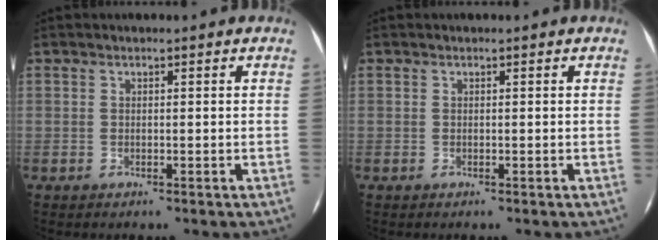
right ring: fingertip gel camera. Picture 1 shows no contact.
{"total": 0.0}